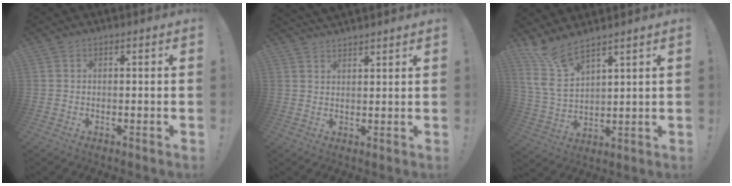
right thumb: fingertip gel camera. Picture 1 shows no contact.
{"total": 3.1, "force": [3.0, 0.2, 0.3], "torque": [-0.001, -0.020, 0.056]}
{"total": 9.5, "force": [7.4, 3.4, 4.9], "torque": [-0.106, -0.044, 0.146]}